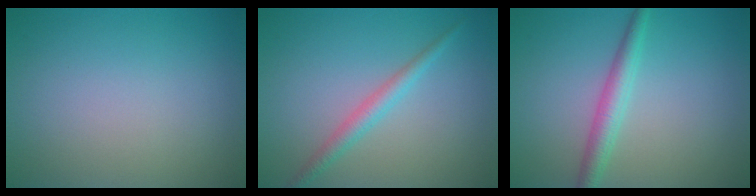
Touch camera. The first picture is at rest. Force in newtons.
{"total": 2.0, "press": 2.0, "slide": 0.1}
{"total": 2.7, "press": 2.6, "slide": 0.1}